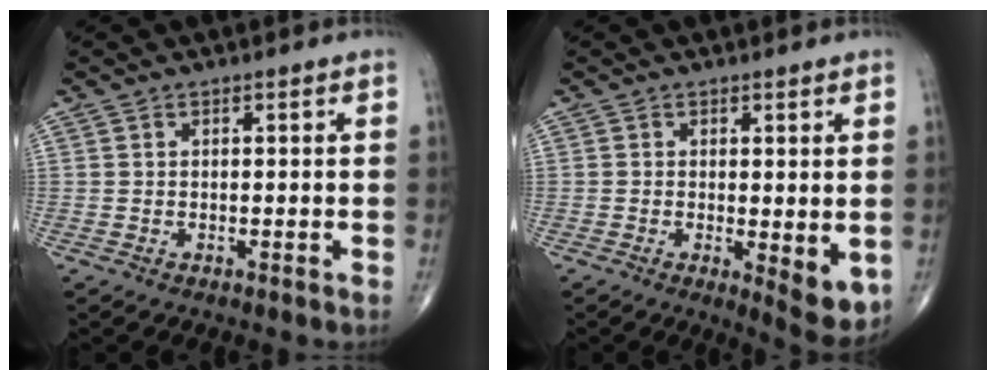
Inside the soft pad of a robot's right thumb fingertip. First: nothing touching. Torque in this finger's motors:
{"motor_torque": [-0.12, 0.38, 0.06, 0.13, 0.03]}